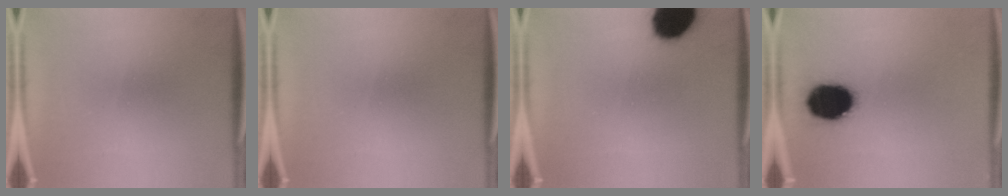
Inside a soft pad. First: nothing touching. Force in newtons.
{"total": 0.0}
{"total": 15.1}
{"total": 15.9}